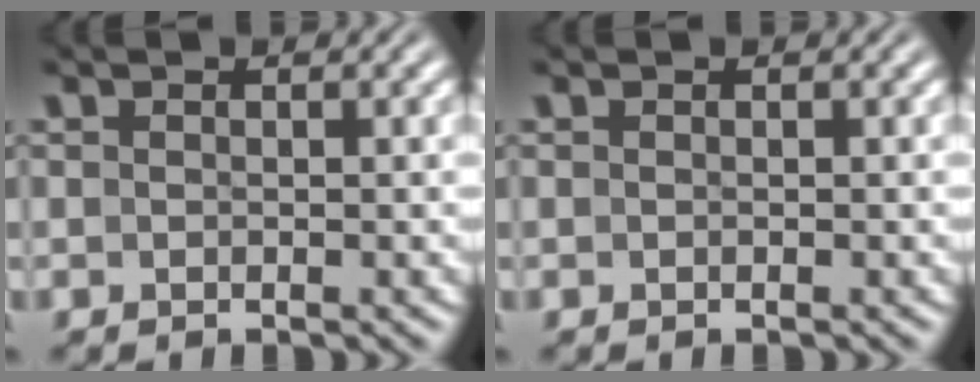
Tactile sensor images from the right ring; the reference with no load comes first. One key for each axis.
{"total": 0.0}